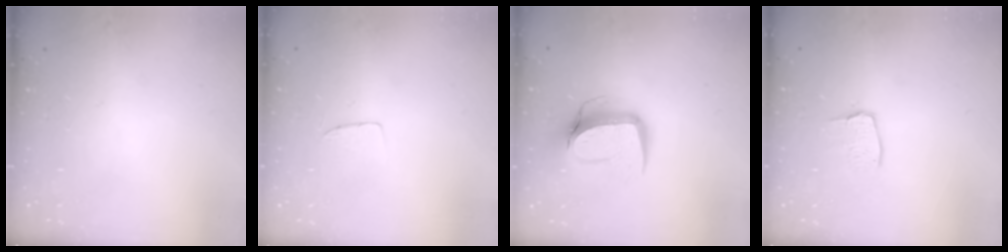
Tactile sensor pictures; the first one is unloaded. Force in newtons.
{"total": 4.1, "press": 4.0, "slide": 0.2}
{"total": 12.4, "press": 12.3, "slide": 1.5}
{"total": 3.0, "press": 3.0, "slide": 0.2}